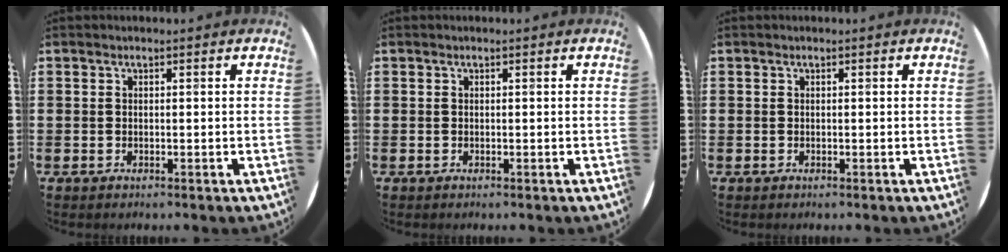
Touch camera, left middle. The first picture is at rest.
{"total": 0.0}
{"total": 0.0}